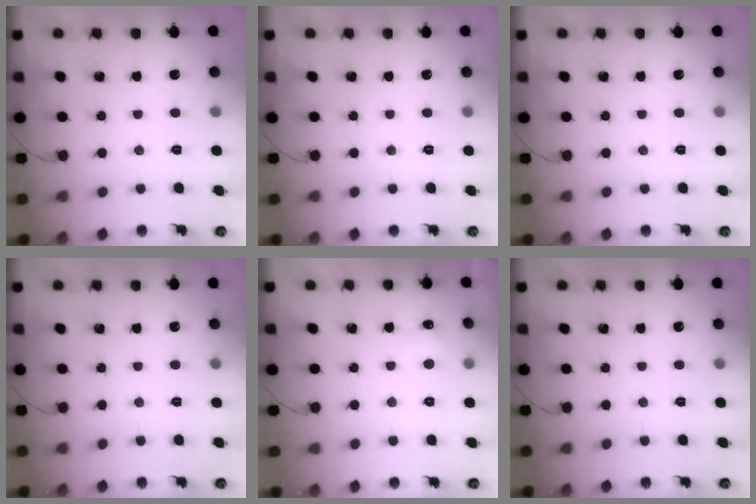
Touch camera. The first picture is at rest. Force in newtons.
{"total": 0.0}
{"total": 0.0}
{"total": 0.0}
{"total": 4.4, "press": 4.2, "slide": 1.2}
{"total": 0.0}